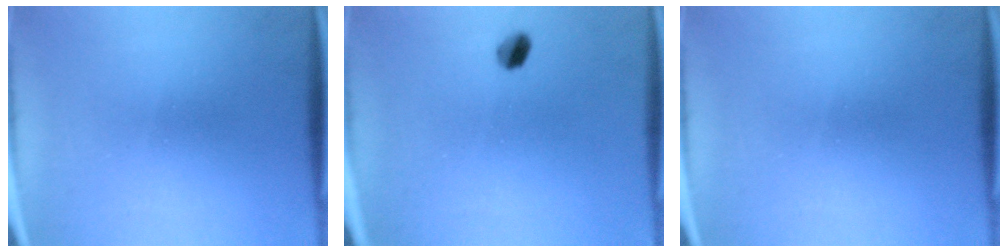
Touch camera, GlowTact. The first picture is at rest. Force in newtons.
{"total": 2.7}
{"total": 0.0}